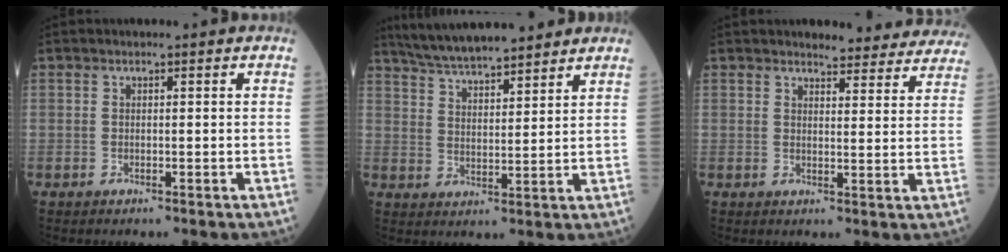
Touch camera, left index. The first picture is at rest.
{"total": 12.6, "force": [11.2, 1.9, 5.5], "torque": [-0.094, 0.022, 0.185]}
{"total": 12.1, "force": [11.6, 2.7, 2.2], "torque": [0.007, -0.020, 0.107]}